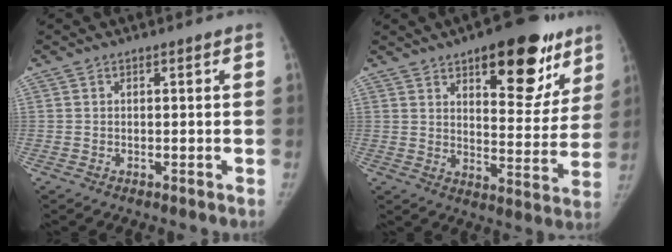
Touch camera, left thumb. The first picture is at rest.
{"total": 20.3, "force": [11.6, 8.6, 14.2], "torque": [-0.130, -0.049, 0.164]}